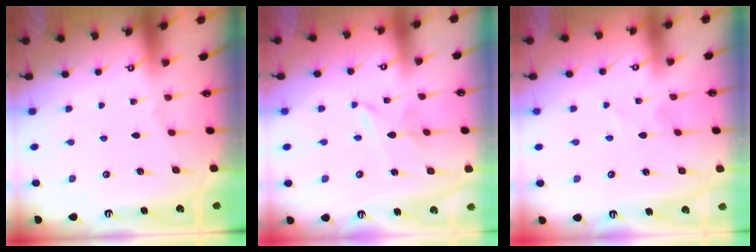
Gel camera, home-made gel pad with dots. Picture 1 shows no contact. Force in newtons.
{"total": 2.4, "press": 2.3, "slide": 0.3}
{"total": 1.0, "press": 1.0, "slide": 0.1}